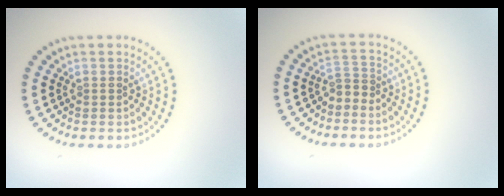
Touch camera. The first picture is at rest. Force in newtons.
{"total": 1.4, "press": 1.0, "slide": 1.0}